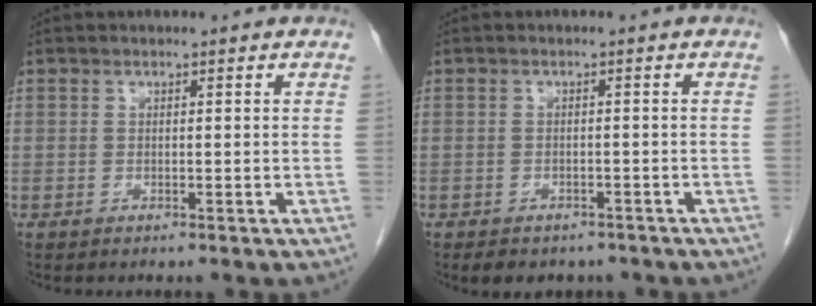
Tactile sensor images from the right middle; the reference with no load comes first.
{"total": 6.2, "force": [-4.9, 3.2, 2.0], "torque": [-0.020, 0.008, -0.056]}